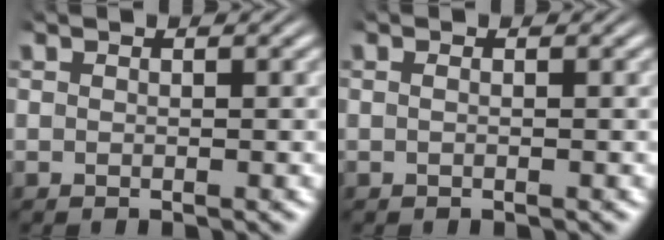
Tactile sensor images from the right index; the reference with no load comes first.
{"total": 0.5, "force": [-0.2, -0.3, 0.4], "torque": [-0.005, 0.000, -0.004]}